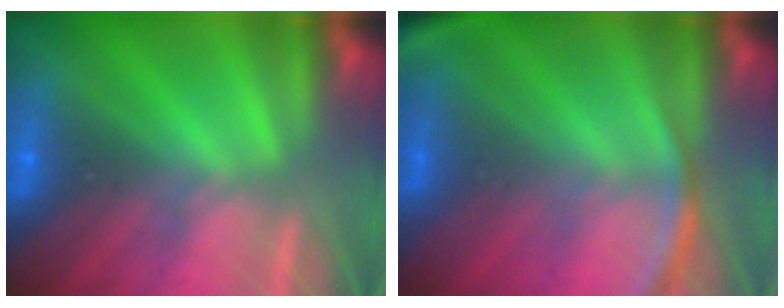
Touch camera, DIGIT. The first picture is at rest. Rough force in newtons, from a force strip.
{"total": 2.7}